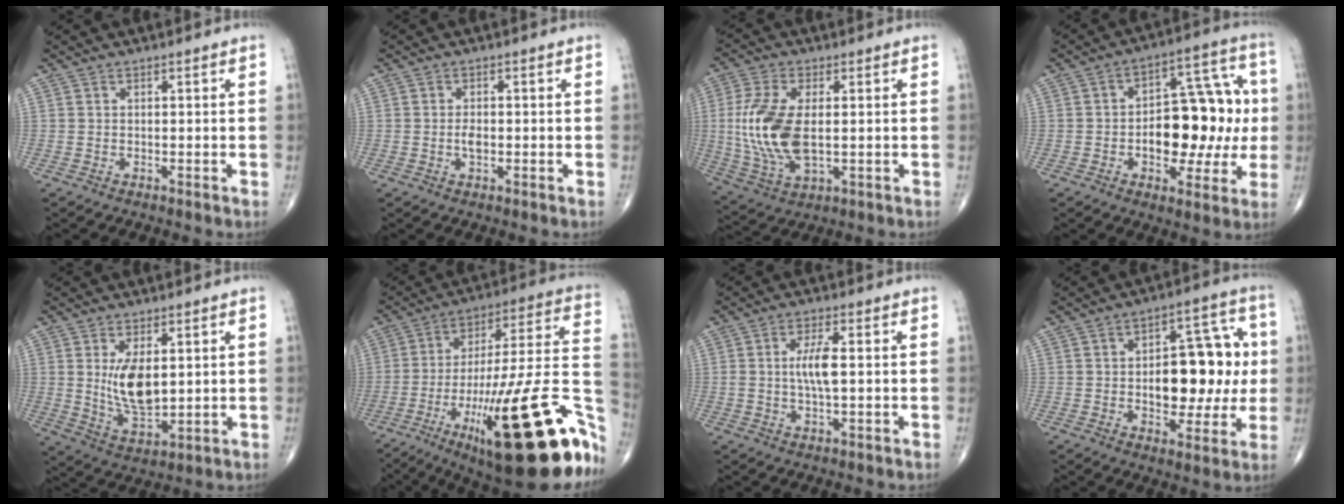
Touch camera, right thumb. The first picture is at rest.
{"total": 2.2, "force": [-0.3, 1.2, 1.8], "torque": [-0.032, 0.000, -0.007]}
{"total": 14.2, "force": [0.3, 7.2, 12.3], "torque": [-0.268, -0.009, 0.012]}
{"total": 18.4, "force": [-1.3, 10.3, 15.2], "torque": [-0.164, 0.040, -0.013]}
{"total": 9.5, "force": [1.6, 4.7, 8.1], "torque": [-0.133, -0.025, 0.043]}
{"total": 35.5, "force": [-14.8, 9.7, 30.8], "torque": [-0.378, 0.066, -0.217]}
{"total": 5.6, "force": [0.3, 1.8, 5.3], "torque": [-0.109, 0.002, 0.004]}
{"total": 17.1, "force": [0.1, 9.5, 14.2], "torque": [-0.149, 0.028, 0.008]}